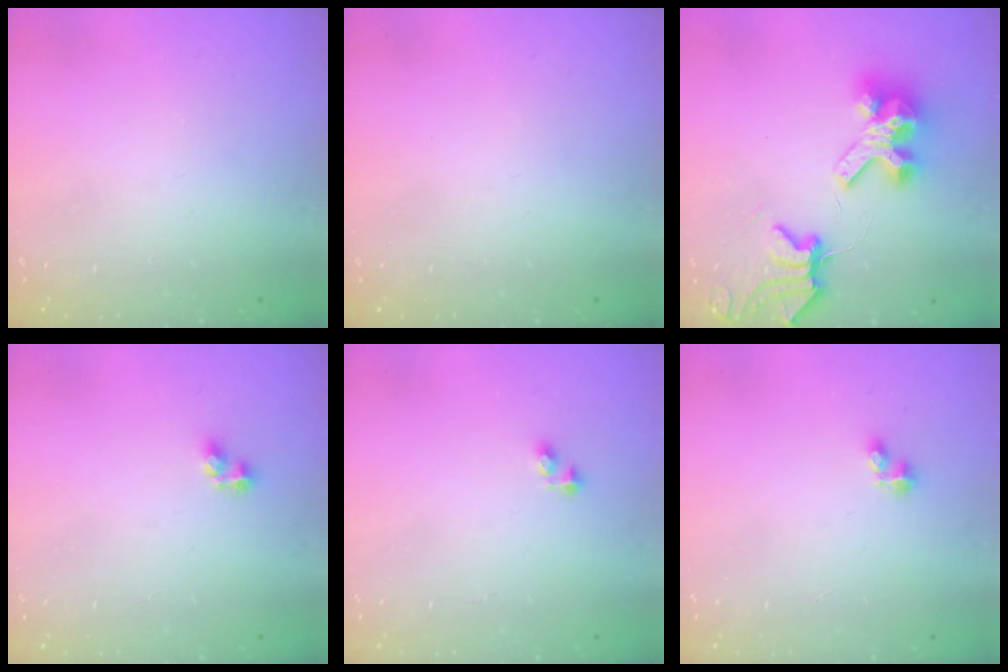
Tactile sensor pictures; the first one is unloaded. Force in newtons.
{"total": 0.0}
{"total": 8.9, "press": 8.8, "slide": 1.1}
{"total": 4.0, "press": 3.9, "slide": 0.5}
{"total": 2.2, "press": 2.2, "slide": 0.3}
{"total": 2.5, "press": 2.5, "slide": 0.4}